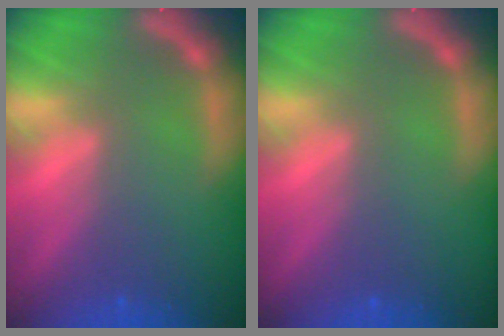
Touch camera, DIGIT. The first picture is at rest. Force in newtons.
{"total": 0.0}